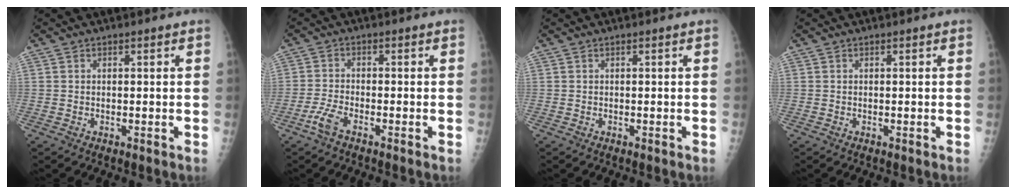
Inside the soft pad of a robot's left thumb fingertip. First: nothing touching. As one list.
[{"total": 3.5, "force": [-2.3, 1.1, 2.4], "torque": [-0.059, 0.008, -0.050]}, {"total": 0.0}, {"total": 0.0}]